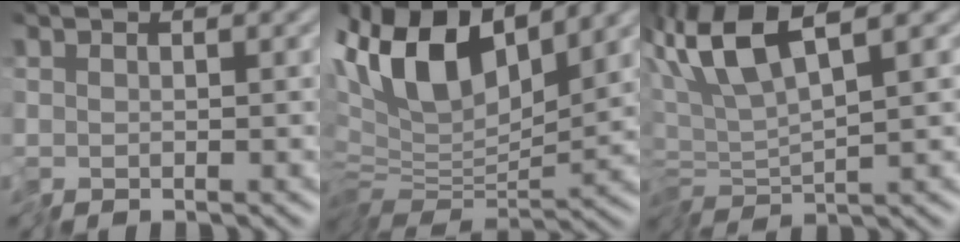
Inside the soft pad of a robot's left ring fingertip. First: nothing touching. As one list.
[{"total": 9.8, "force": [4.0, 5.1, 7.4], "torque": [-0.149, 0.009, 0.071]}, {"total": 5.8, "force": [1.8, 1.1, 5.4], "torque": [-0.116, 0.010, 0.029]}]